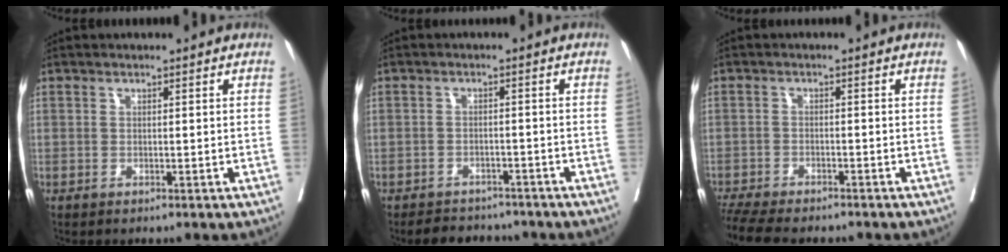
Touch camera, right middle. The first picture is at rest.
{"total": 5.9, "force": [-5.3, 2.4, 0.8], "torque": [-0.010, -0.003, -0.073]}
{"total": 11.4, "force": [-9.9, 2.4, 5.0], "torque": [-0.091, -0.015, -0.150]}